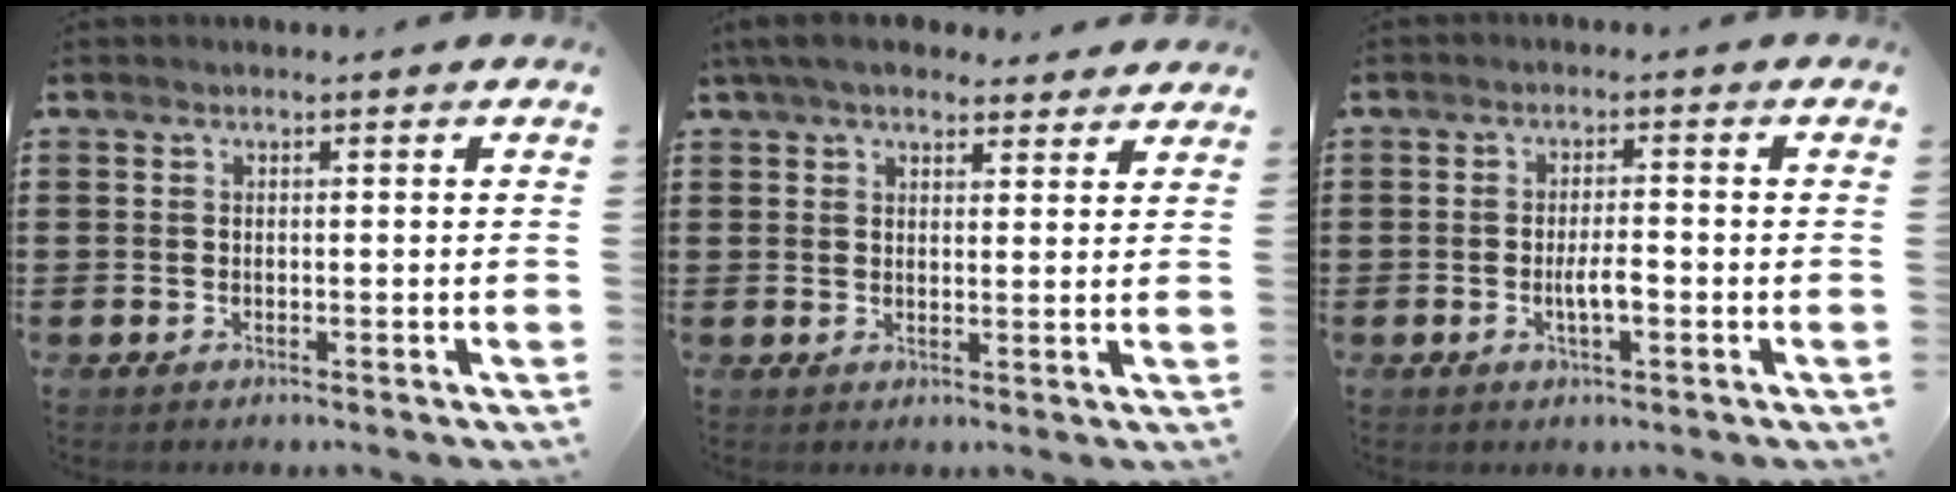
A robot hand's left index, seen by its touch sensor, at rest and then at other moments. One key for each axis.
{"total": 5.5, "fx": 4.8, "fy": 1.5, "fz": 2.3, "tx": -0.060, "ty": -0.005, "tz": 0.090}
{"total": 3.5, "fx": -0.8, "fy": 1.0, "fz": 3.2, "tx": -0.058, "ty": 0.002, "tz": -0.015}